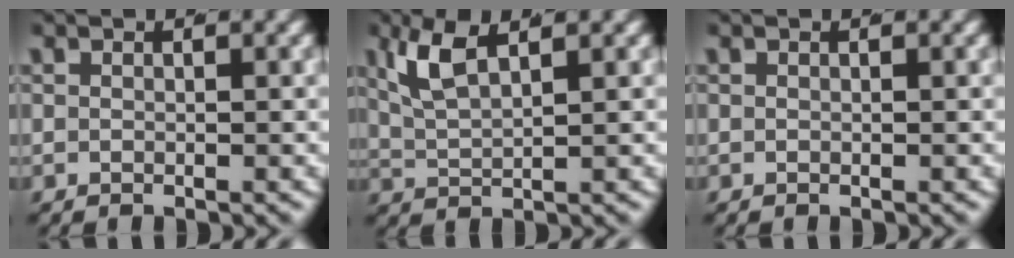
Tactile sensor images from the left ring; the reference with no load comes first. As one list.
[{"total": 3.9, "force": [1.8, 1.5, 3.1], "torque": [-0.082, -0.007, 0.045]}, {"total": 0.0}]